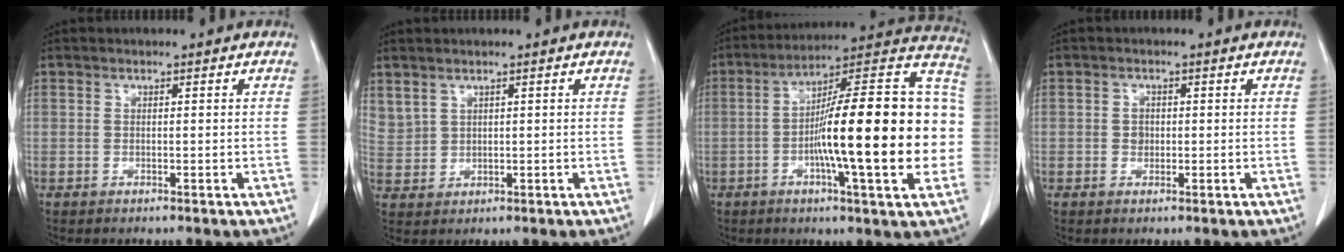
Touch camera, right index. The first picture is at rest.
{"total": 4.0, "force": [2.9, 2.4, 1.3], "torque": [-0.031, 0.005, 0.072]}
{"total": 24.5, "force": [-3.0, 2.9, 24.1], "torque": [-0.290, 0.029, -0.050]}
{"total": 1.6, "force": [0.0, 1.4, 0.8], "torque": [-0.013, 0.002, 0.001]}